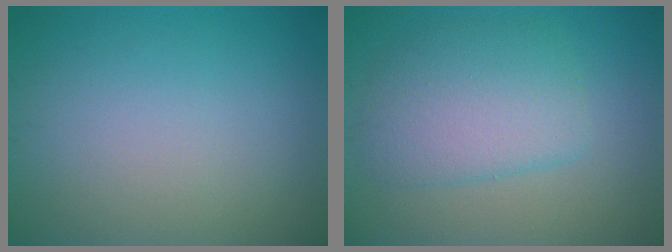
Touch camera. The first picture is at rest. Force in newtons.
{"total": 5.1, "press": 5.1, "slide": 0.2}